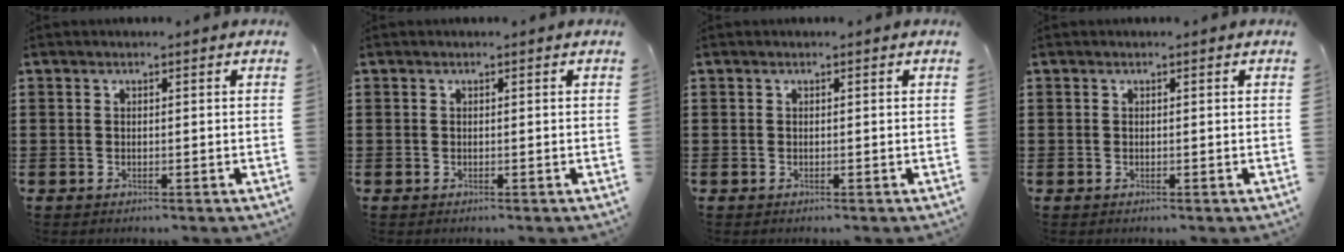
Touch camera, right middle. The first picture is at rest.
{"total": 0.0}
{"total": 0.0}
{"total": 0.0}